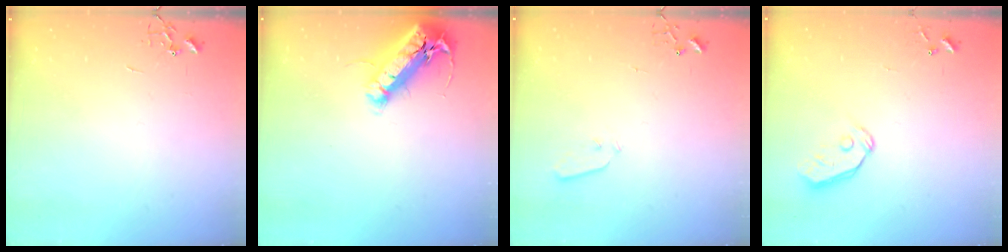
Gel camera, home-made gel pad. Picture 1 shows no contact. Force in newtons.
{"total": 18.8, "press": 18.4, "slide": 3.8}
{"total": 3.1, "press": 3.0, "slide": 0.7}
{"total": 4.4, "press": 4.4, "slide": 0.5}